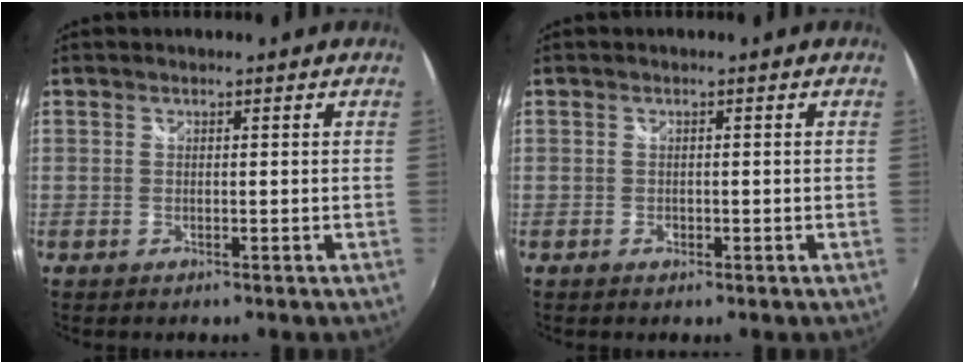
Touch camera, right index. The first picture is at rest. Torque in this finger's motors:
{"motor_torque": [0.09, 0.05, 0.02, 0.00]}